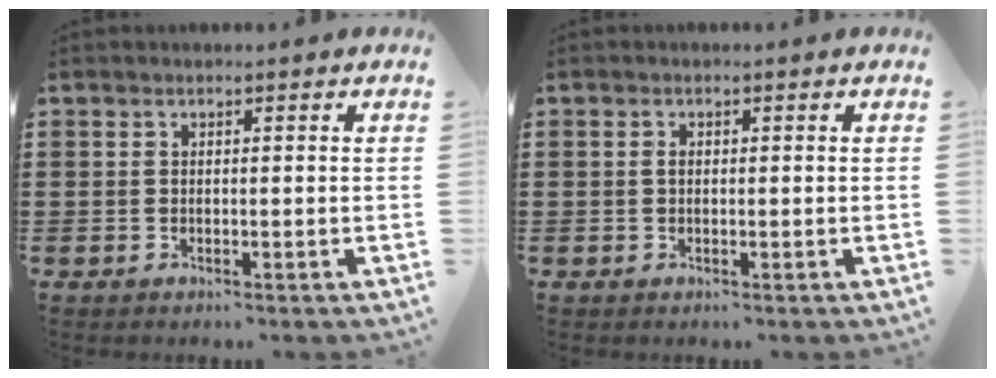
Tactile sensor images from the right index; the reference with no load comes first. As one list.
[{"total": 0.9, "force": [0.0, 0.5, 0.7], "torque": [-0.015, 0.001, 0.001]}]